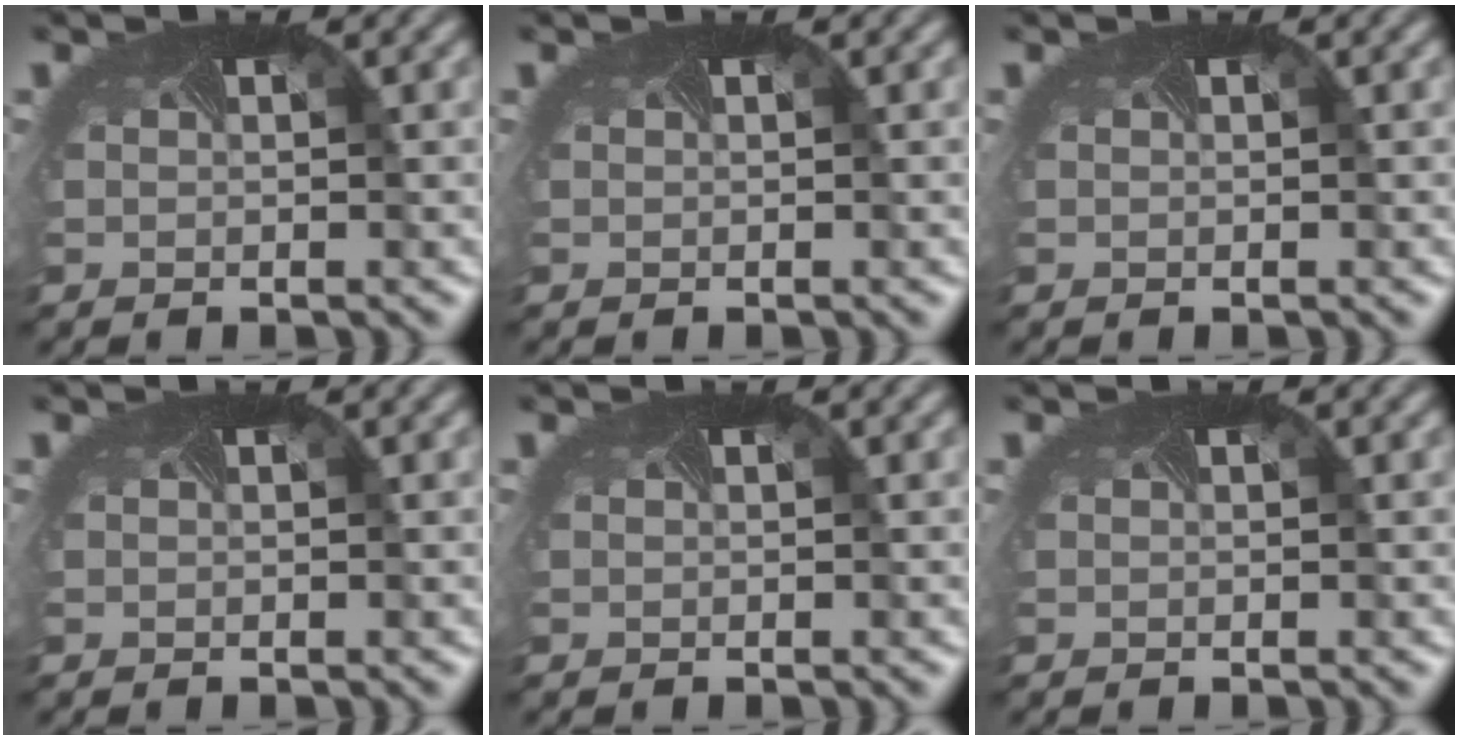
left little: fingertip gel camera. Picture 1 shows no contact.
{"total": 0.0}
{"total": 0.0}
{"total": 0.0}
{"total": 0.0}
{"total": 0.0}